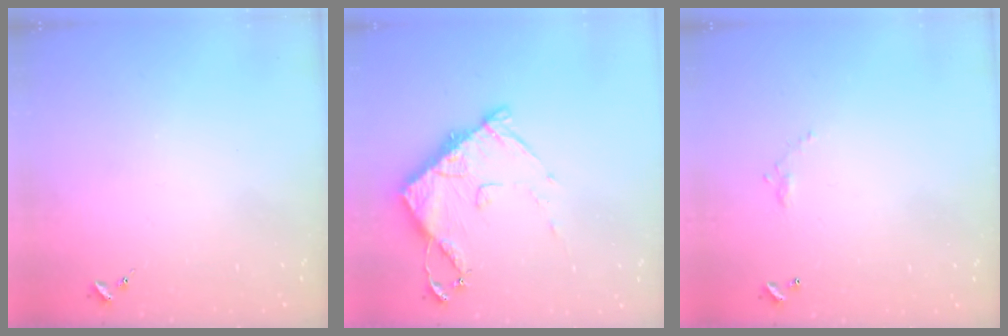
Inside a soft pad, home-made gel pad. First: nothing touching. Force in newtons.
{"total": 10.7, "press": 10.7, "slide": 1.3}
{"total": 4.0, "press": 4.0, "slide": 0.2}